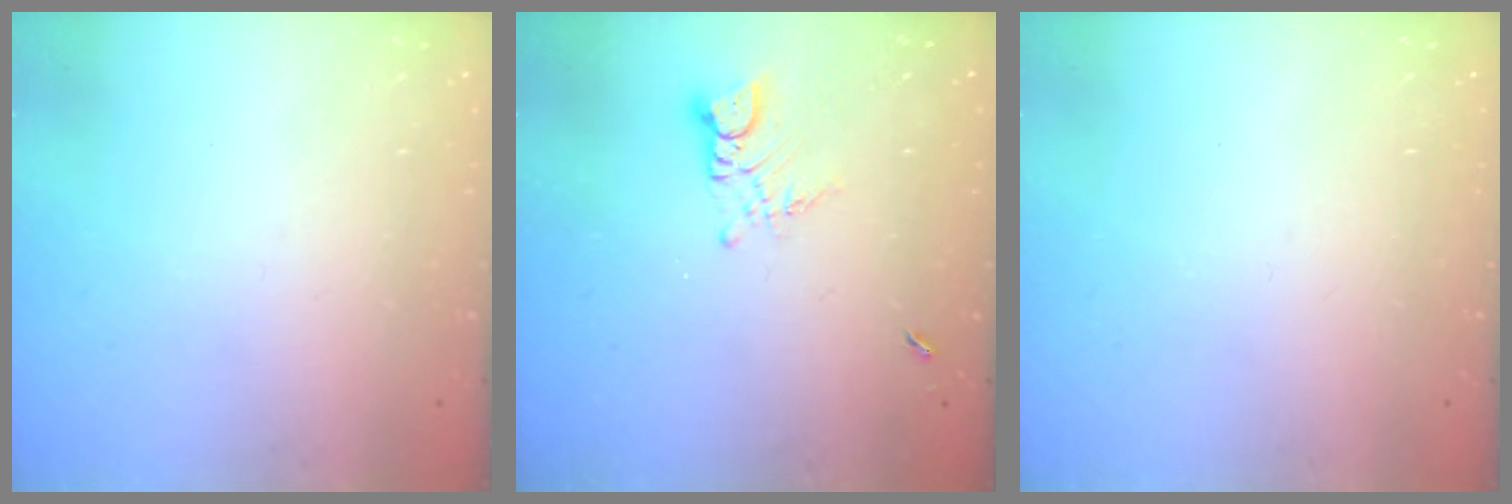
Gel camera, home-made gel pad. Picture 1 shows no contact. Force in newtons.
{"total": 2.8, "press": 2.8, "slide": 0.3}
{"total": 0.0}